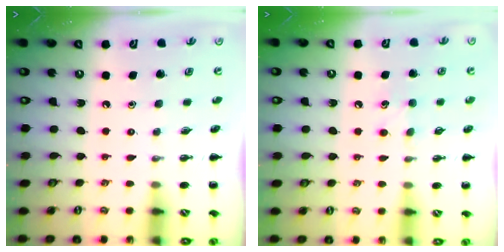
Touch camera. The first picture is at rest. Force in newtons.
{"total": 5.6, "press": 5.4, "slide": 1.5}